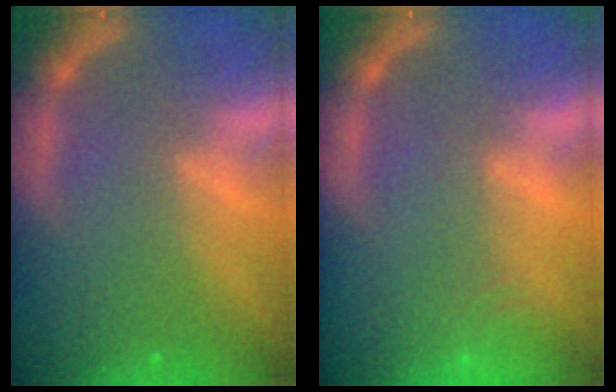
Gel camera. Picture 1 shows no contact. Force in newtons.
{"total": 3.0}